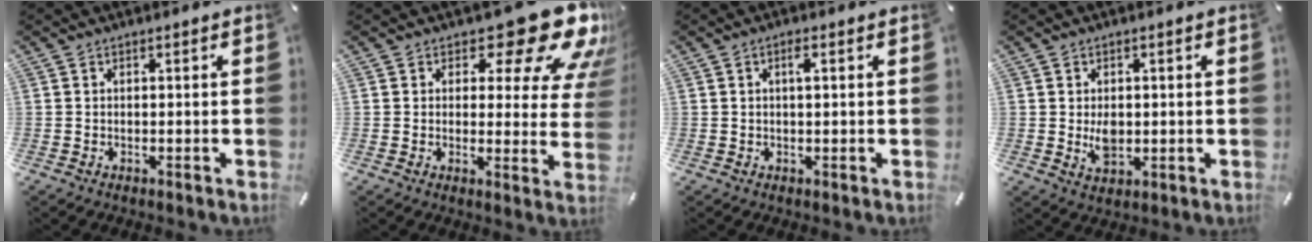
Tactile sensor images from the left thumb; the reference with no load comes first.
{"total": 17.2, "force": [10.3, 7.1, 11.8], "torque": [-0.149, -0.072, 0.168]}
{"total": 2.0, "force": [0.6, 0.6, 1.8], "torque": [-0.036, 0.004, 0.008]}
{"total": 4.9, "force": [-0.1, 3.6, 3.4], "torque": [-0.068, -0.007, -0.009]}